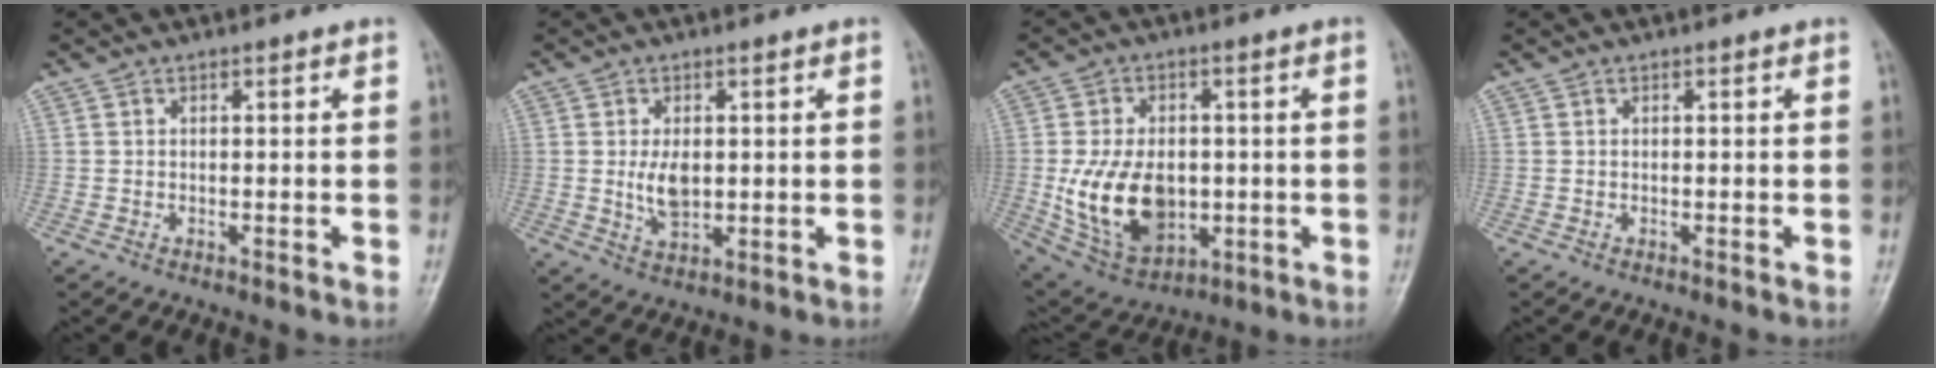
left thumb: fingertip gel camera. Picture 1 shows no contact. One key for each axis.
{"total": 4.9, "fx": 0.4, "fy": 2.8, "fz": 4.0, "tx": -0.069, "ty": -0.010, "tz": 0.012}
{"total": 15.0, "fx": -1.3, "fy": 10.2, "fz": 10.9, "tx": -0.172, "ty": -0.007, "tz": -0.001}
{"total": 0.0}